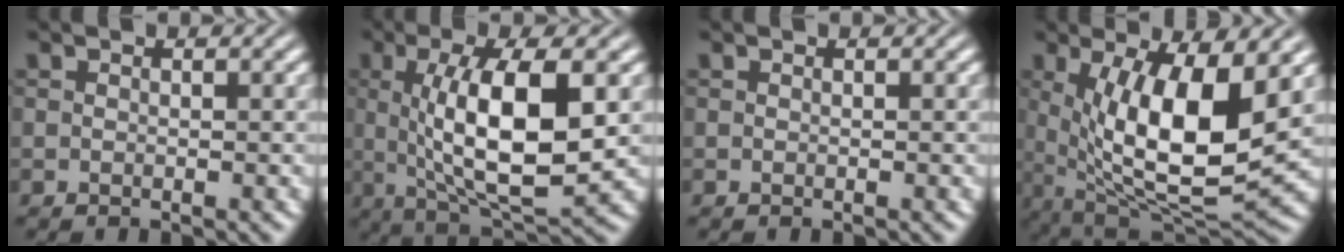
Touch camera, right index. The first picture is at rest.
{"total": 9.4, "force": [0.7, 2.8, 9.0], "torque": [-0.143, -0.018, 0.032]}
{"total": 0.0}
{"total": 11.9, "force": [0.0, 5.7, 10.4], "torque": [-0.192, -0.058, 0.037]}